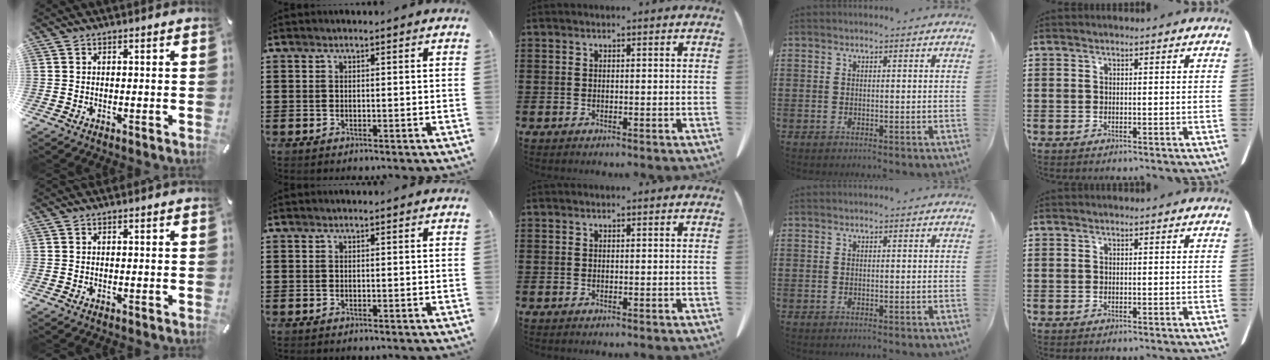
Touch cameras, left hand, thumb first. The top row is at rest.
{}